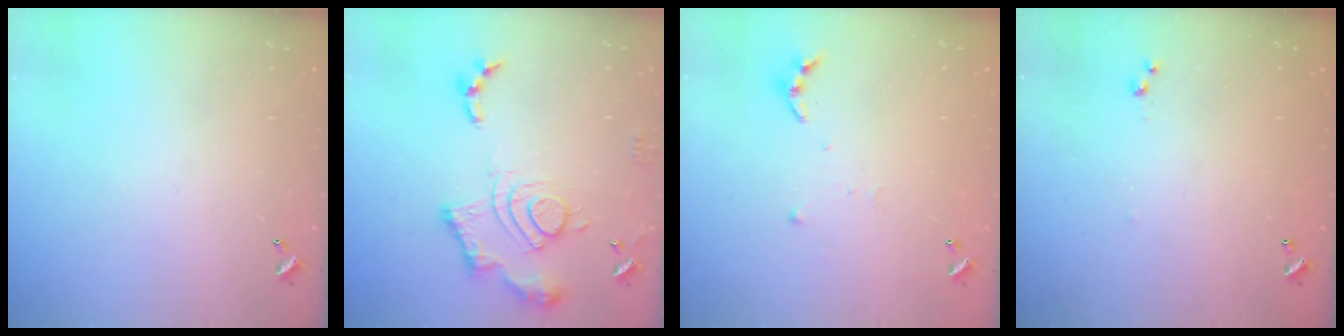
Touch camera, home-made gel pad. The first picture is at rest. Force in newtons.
{"total": 15.7, "press": 15.6, "slide": 1.4}
{"total": 3.8, "press": 3.8, "slide": 0.4}
{"total": 4.8, "press": 4.7, "slide": 0.4}